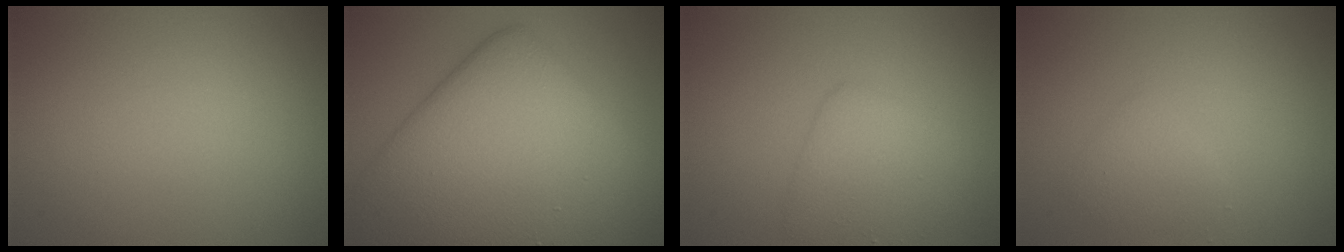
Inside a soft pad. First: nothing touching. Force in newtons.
{"total": 14.8, "press": 14.8, "slide": 0.5}
{"total": 3.1, "press": 3.1, "slide": 0.1}
{"total": 1.6, "press": 1.6, "slide": 0.1}